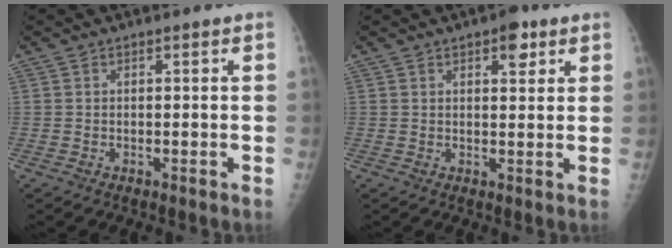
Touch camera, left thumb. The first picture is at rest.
{"total": 4.1, "force": [2.2, 1.9, 2.8], "torque": [-0.023, -0.008, 0.027]}